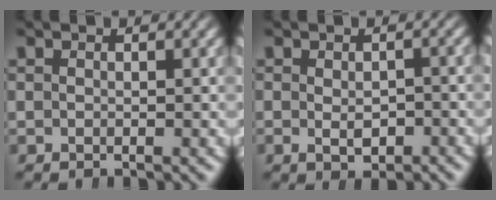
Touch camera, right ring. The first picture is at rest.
{"total": 2.0, "force": [-0.8, 1.1, 1.4], "torque": [-0.030, -0.014, -0.005]}